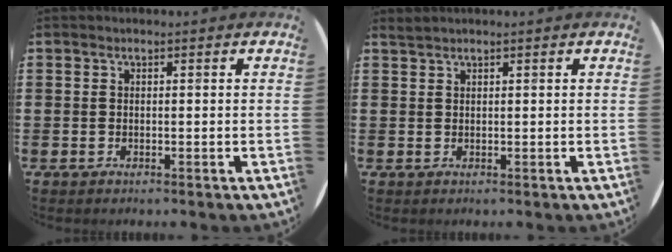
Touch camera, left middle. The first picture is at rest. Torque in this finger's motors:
{"motor_torque": [0.23, -0.19, -0.03, -0.01]}